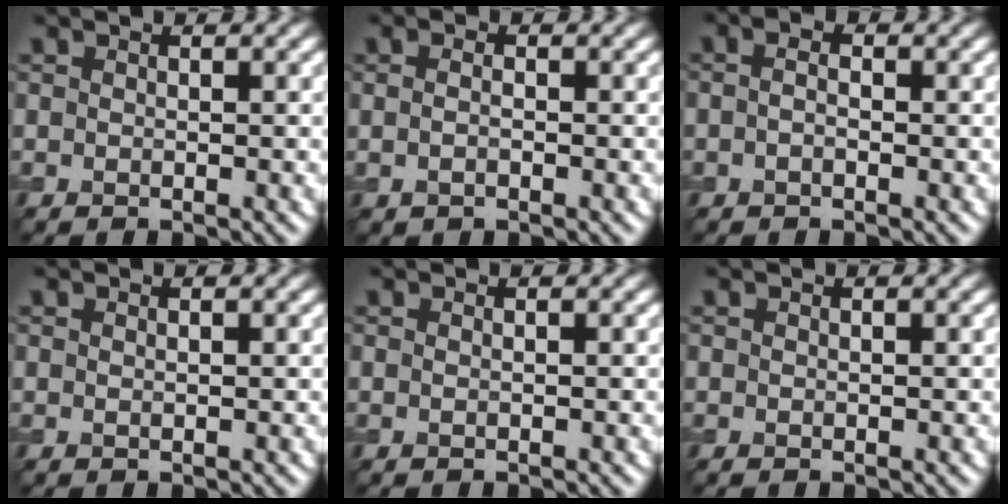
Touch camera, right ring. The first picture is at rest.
{"total": 1.2, "force": [-0.1, 0.6, 1.1], "torque": [-0.025, -0.002, -0.004]}
{"total": 1.3, "force": [-0.1, 0.6, 1.1], "torque": [-0.020, -0.002, -0.010]}
{"total": 0.0}
{"total": 0.7, "force": [-0.1, 0.4, 0.6], "torque": [-0.004, -0.004, -0.005]}
{"total": 0.0}